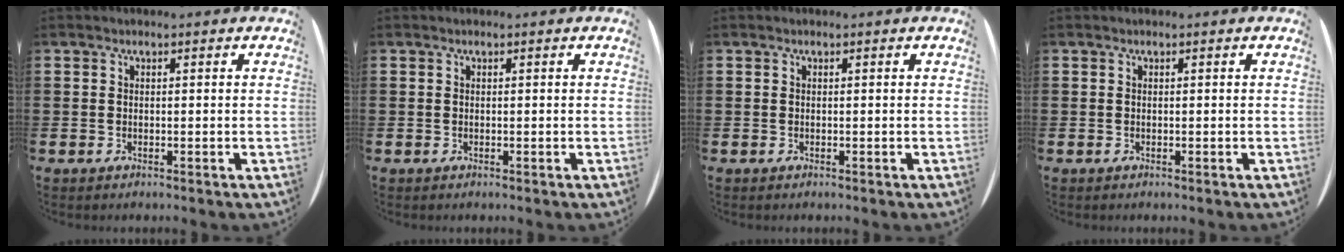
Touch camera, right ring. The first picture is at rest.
{"total": 0.0}
{"total": 0.0}
{"total": 0.0}